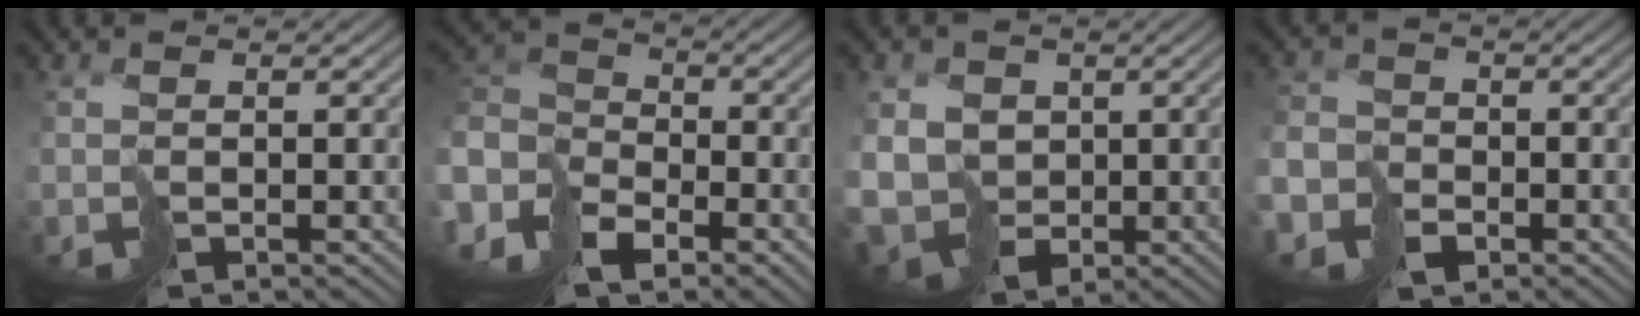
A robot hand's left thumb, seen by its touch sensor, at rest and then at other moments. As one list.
[{"total": 9.5, "force": [-5.4, 6.0, 5.1], "torque": [-0.146, -0.034, -0.104]}, {"total": 9.0, "force": [0.0, 8.1, 4.0], "torque": [-0.113, -0.025, -0.014]}, {"total": 6.5, "force": [-3.6, 5.0, 1.9], "torque": [-0.053, -0.025, -0.084]}]